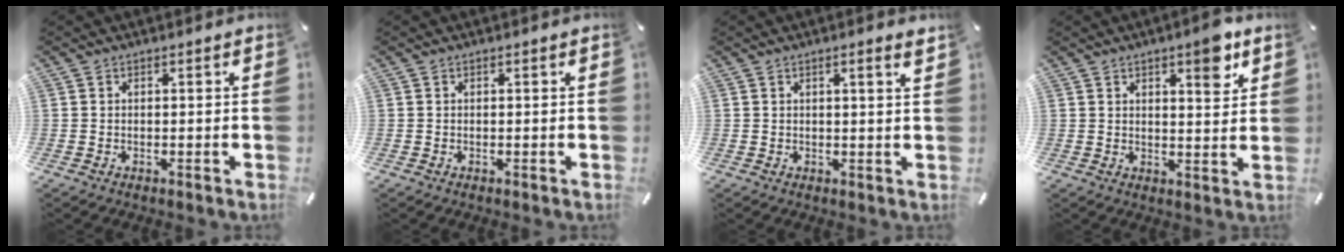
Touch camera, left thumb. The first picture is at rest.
{"total": 0.0}
{"total": 2.2, "force": [1.1, 0.0, 1.9], "torque": [-0.038, -0.001, 0.019]}
{"total": 7.1, "force": [4.3, 2.5, 5.0], "torque": [-0.053, -0.027, 0.064]}